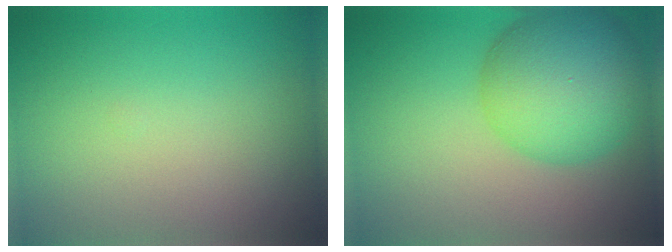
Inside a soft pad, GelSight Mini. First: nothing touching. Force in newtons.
{"total": 8.7, "press": 8.7, "slide": 0.4}